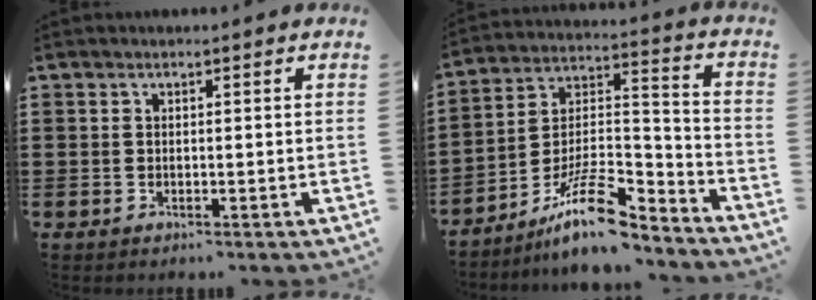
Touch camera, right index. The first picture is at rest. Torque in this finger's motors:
{"motor_torque": [-0.11, -0.31, -0.48, -0.21]}